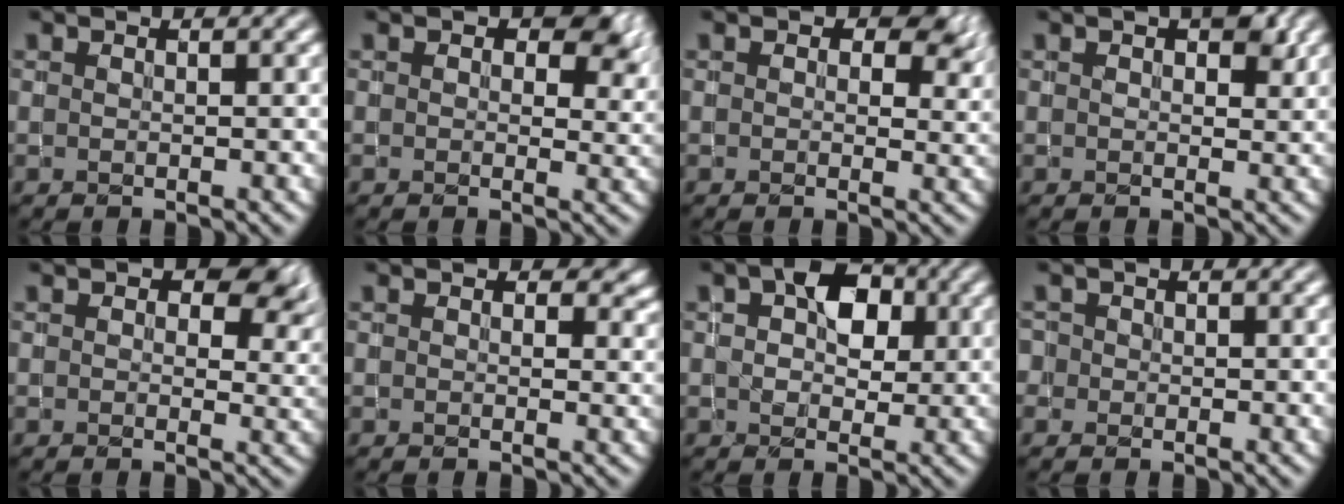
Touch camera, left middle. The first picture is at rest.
{"total": 5.1, "force": [1.8, 3.3, 3.3], "torque": [-0.042, -0.006, 0.025]}
{"total": 4.6, "force": [1.7, 3.2, 2.9], "torque": [-0.038, -0.007, 0.022]}
{"total": 2.6, "force": [1.1, 1.5, 1.8], "torque": [-0.022, 0.002, 0.021]}
{"total": 6.4, "force": [2.2, 4.1, 4.4], "torque": [-0.054, -0.004, 0.033]}
{"total": 2.5, "force": [1.1, 1.8, 1.3], "torque": [-0.017, -0.002, 0.014]}
{"total": 4.7, "force": [1.2, 3.3, 3.2], "torque": [-0.050, 0.009, 0.012]}
{"total": 0.9, "force": [-0.3, 0.8, -0.2], "torque": [0.010, 0.002, -0.010]}